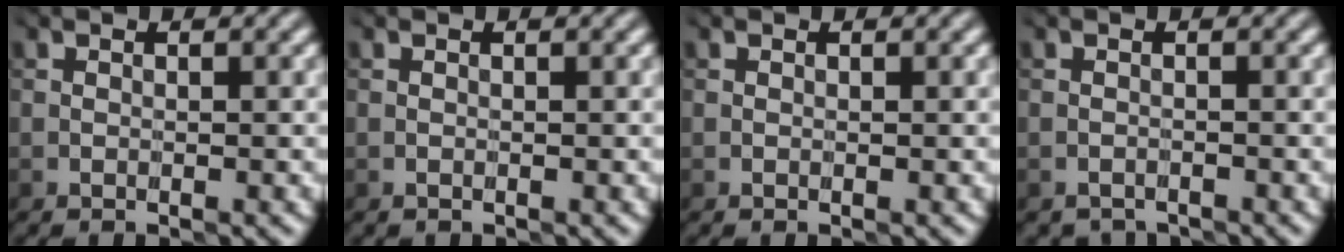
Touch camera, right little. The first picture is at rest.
{"total": 0.0}
{"total": 0.0}
{"total": 1.8, "force": [-1.8, 0.3, -0.1], "torque": [0.006, -0.002, -0.034]}